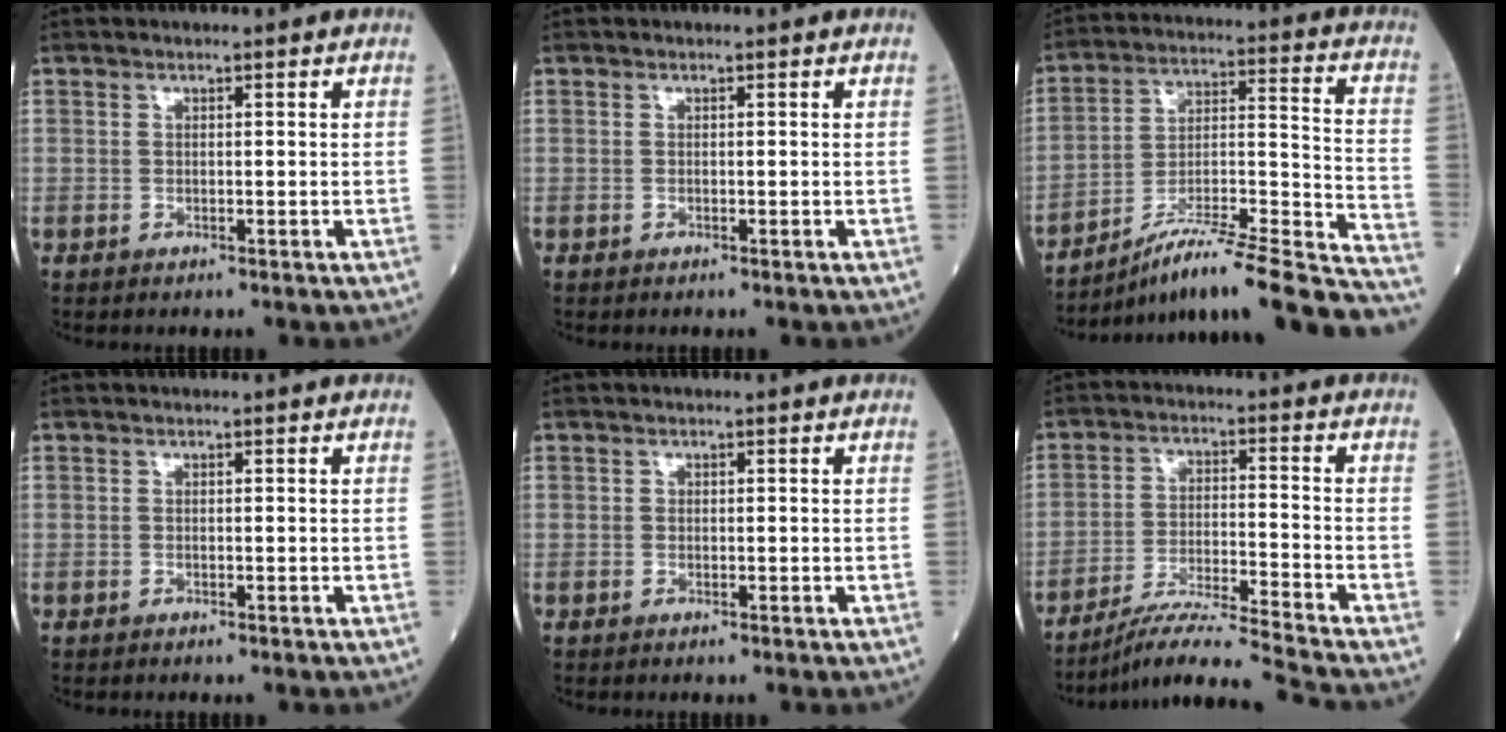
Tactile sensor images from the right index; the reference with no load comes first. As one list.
[{"total": 0.0}, {"total": 25.3, "force": [-21.7, 1.0, 12.9], "torque": [-0.138, 0.007, -0.329]}, {"total": 0.0}, {"total": 0.0}, {"total": 10.8, "force": [-9.7, -2.7, 3.9], "torque": [-0.063, -0.013, -0.173]}]